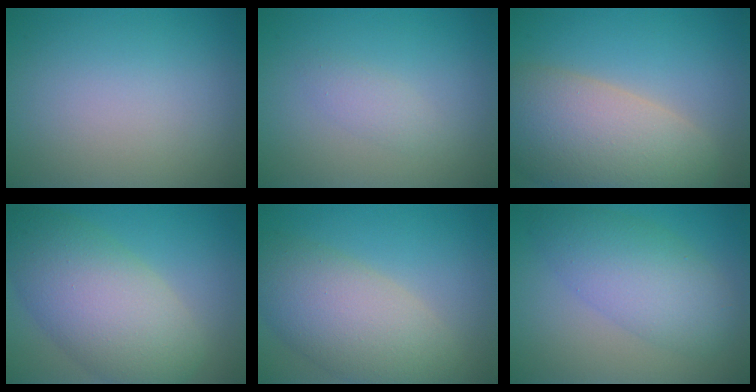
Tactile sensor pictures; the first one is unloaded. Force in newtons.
{"total": 1.3, "press": 1.2, "slide": 0.1}
{"total": 10.4, "press": 10.4, "slide": 1.0}
{"total": 9.2, "press": 9.2, "slide": 0.5}
{"total": 7.6, "press": 7.5, "slide": 0.8}
{"total": 5.6, "press": 5.6, "slide": 0.4}